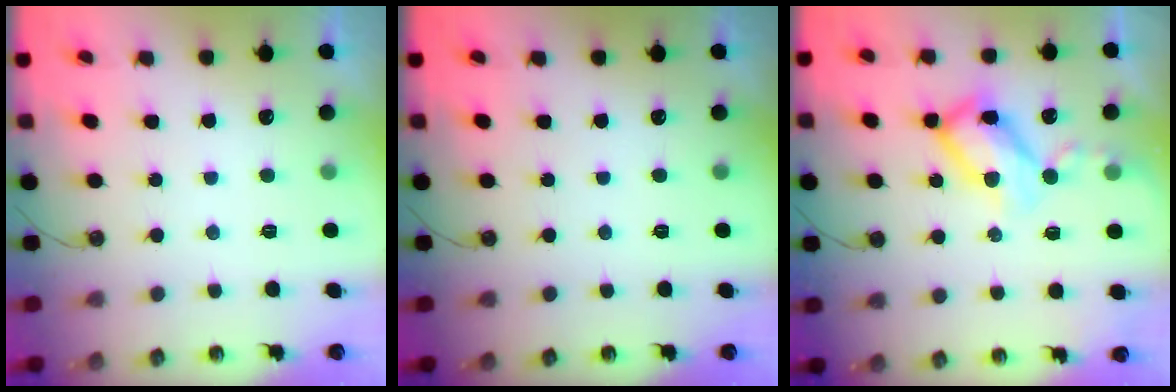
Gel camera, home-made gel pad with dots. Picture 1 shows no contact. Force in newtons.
{"total": 0.0}
{"total": 12.3, "press": 12.1, "slide": 1.8}